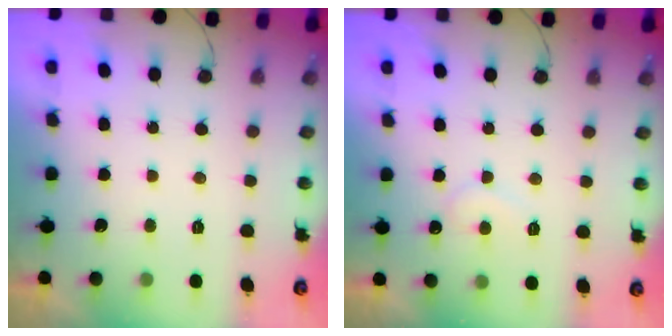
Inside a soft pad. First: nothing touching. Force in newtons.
{"total": 6.0, "press": 6.0, "slide": 0.3}